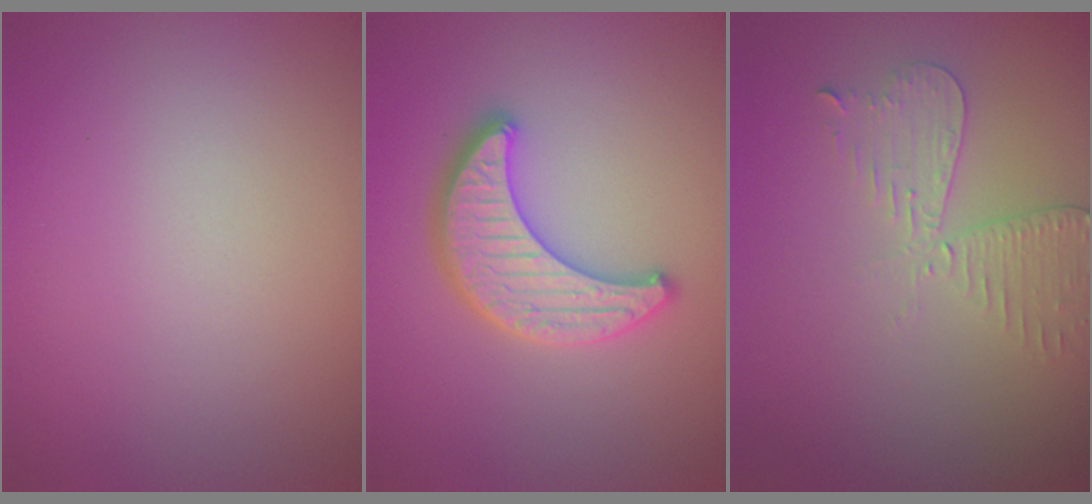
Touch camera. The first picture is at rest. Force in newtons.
{"total": 4.2, "press": 3.9, "slide": 1.5}
{"total": 2.7, "press": 2.4, "slide": 1.1}